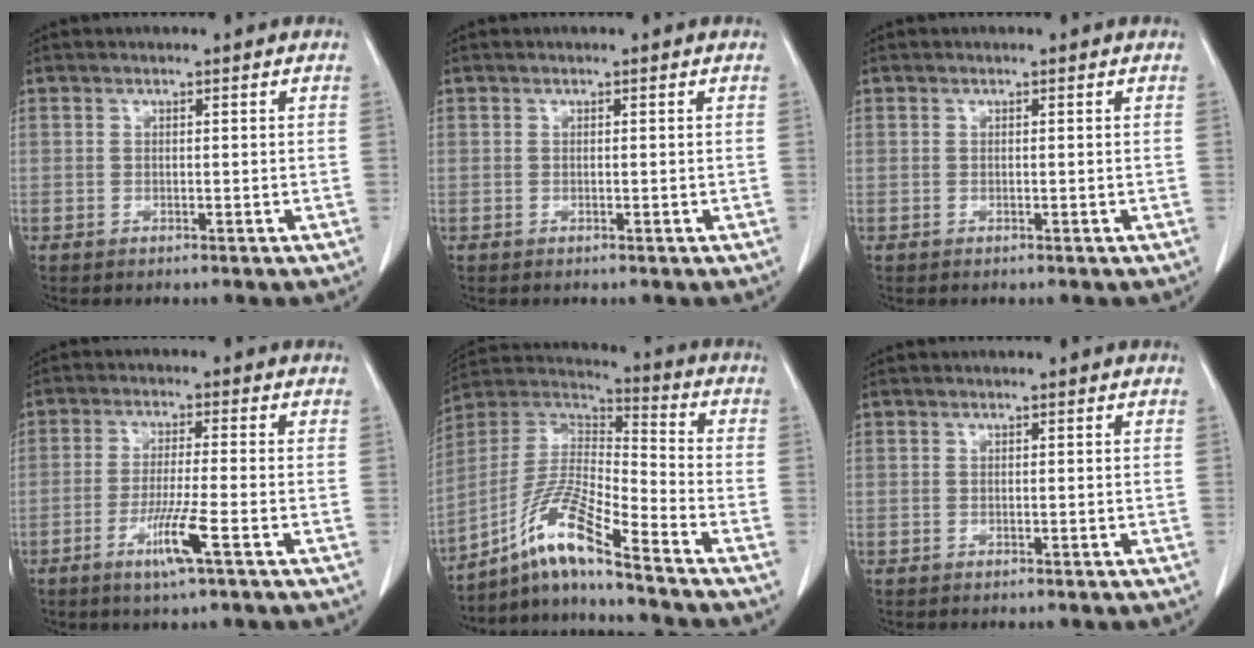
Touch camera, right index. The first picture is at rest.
{"total": 0.0}
{"total": 0.0}
{"total": 6.4, "force": [-3.0, -0.5, 5.7], "torque": [-0.109, -0.016, -0.056]}
{"total": 13.0, "force": [-9.2, 0.1, 9.2], "torque": [-0.189, 0.009, -0.171]}
{"total": 0.0}